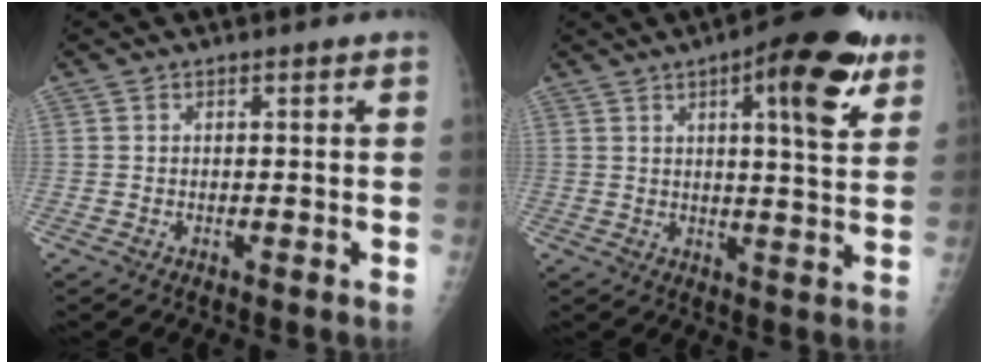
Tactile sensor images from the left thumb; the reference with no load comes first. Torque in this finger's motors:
{"motor_torque": [0.21, 0.42, -0.09, -0.20, 0.15]}